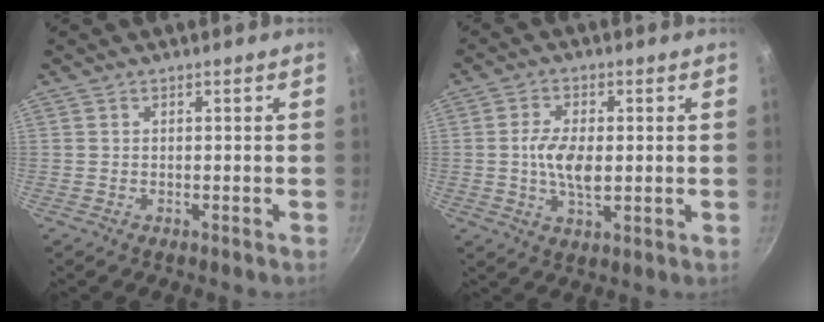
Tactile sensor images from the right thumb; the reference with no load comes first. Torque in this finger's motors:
{"motor_torque": [0.63, 1.75, 0.69, 0.36, 0.27]}